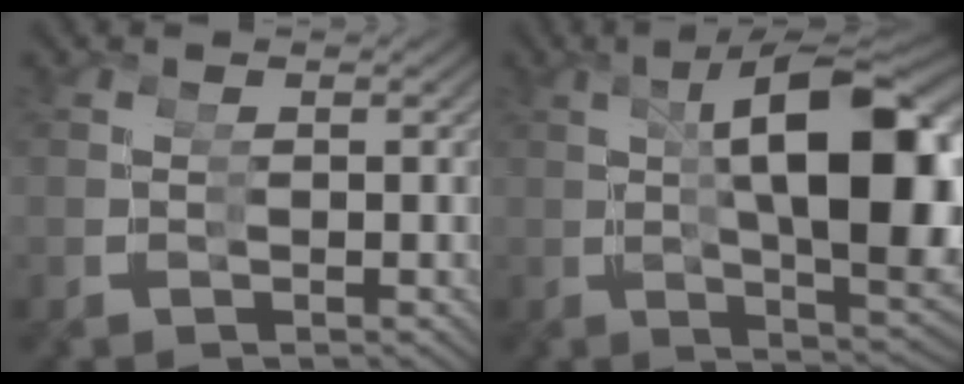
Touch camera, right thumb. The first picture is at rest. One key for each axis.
{"total": 15.7, "fx": 1.0, "fy": 5.4, "fz": 14.7, "tx": -0.187, "ty": 0.011, "tz": 0.020}